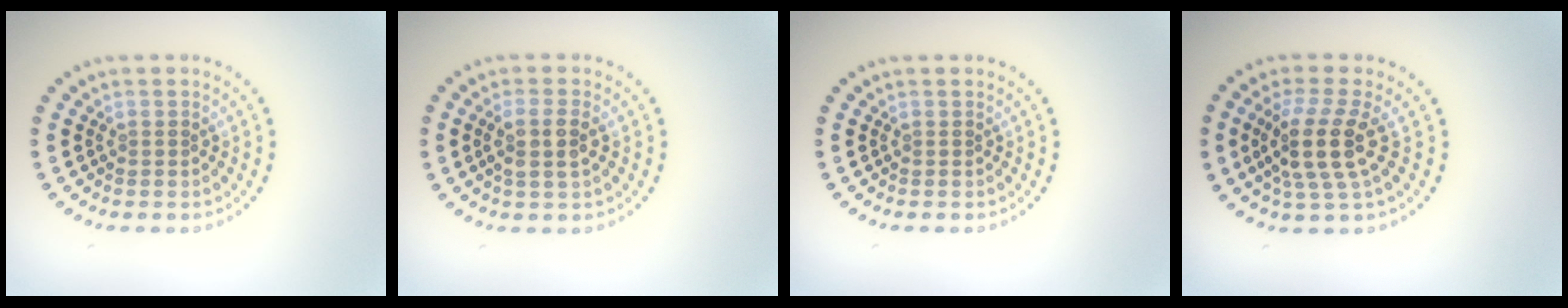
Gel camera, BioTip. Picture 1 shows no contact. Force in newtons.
{"total": 2.5, "press": 2.2, "slide": 1.2}
{"total": 0.0}
{"total": 4.3, "press": 3.4, "slide": 2.6}